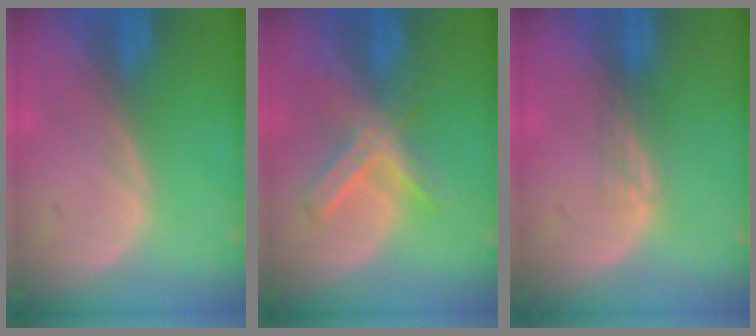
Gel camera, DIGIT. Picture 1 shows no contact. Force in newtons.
{"total": 7.3, "press": 6.3, "slide": 3.8}
{"total": 2.1, "press": 1.6, "slide": 1.3}